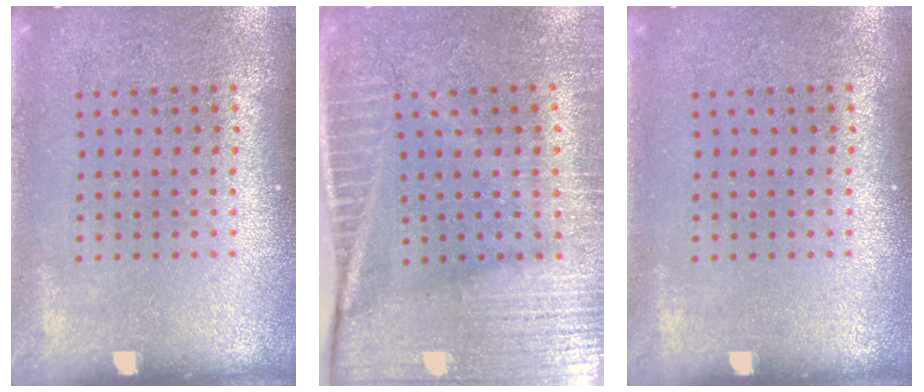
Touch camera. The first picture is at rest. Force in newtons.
{"total": 4.1, "press": 3.6, "slide": 1.9}
{"total": 0.0}